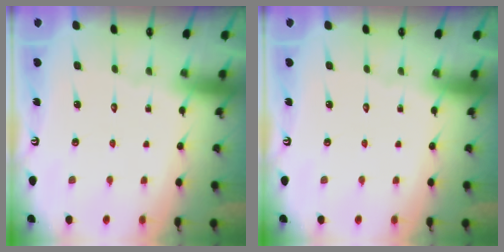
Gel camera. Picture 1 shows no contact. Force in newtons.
{"total": 0.0}